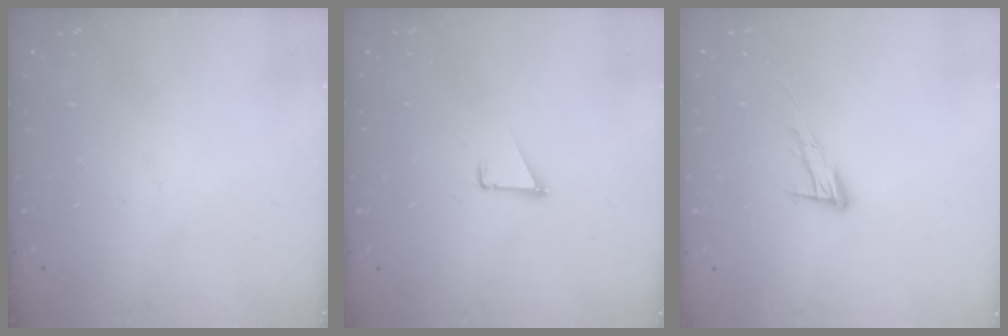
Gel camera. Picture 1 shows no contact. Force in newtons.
{"total": 1.1, "press": 1.1, "slide": 0.1}
{"total": 9.1, "press": 9.1, "slide": 0.6}